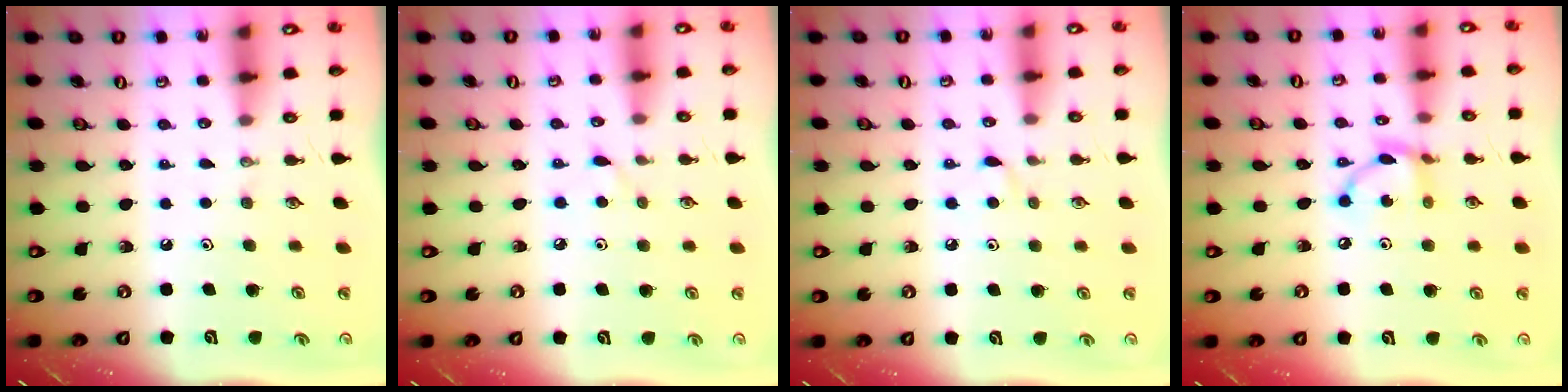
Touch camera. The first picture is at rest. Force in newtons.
{"total": 3.3, "press": 3.2, "slide": 0.3}
{"total": 3.7, "press": 3.7, "slide": 0.5}
{"total": 8.5, "press": 8.5, "slide": 0.4}